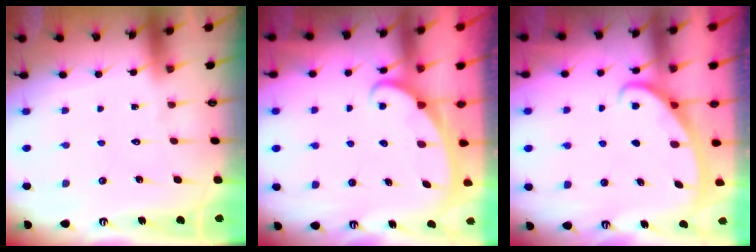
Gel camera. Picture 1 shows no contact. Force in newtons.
{"total": 2.6, "press": 2.6, "slide": 0.3}
{"total": 3.0, "press": 2.9, "slide": 0.4}